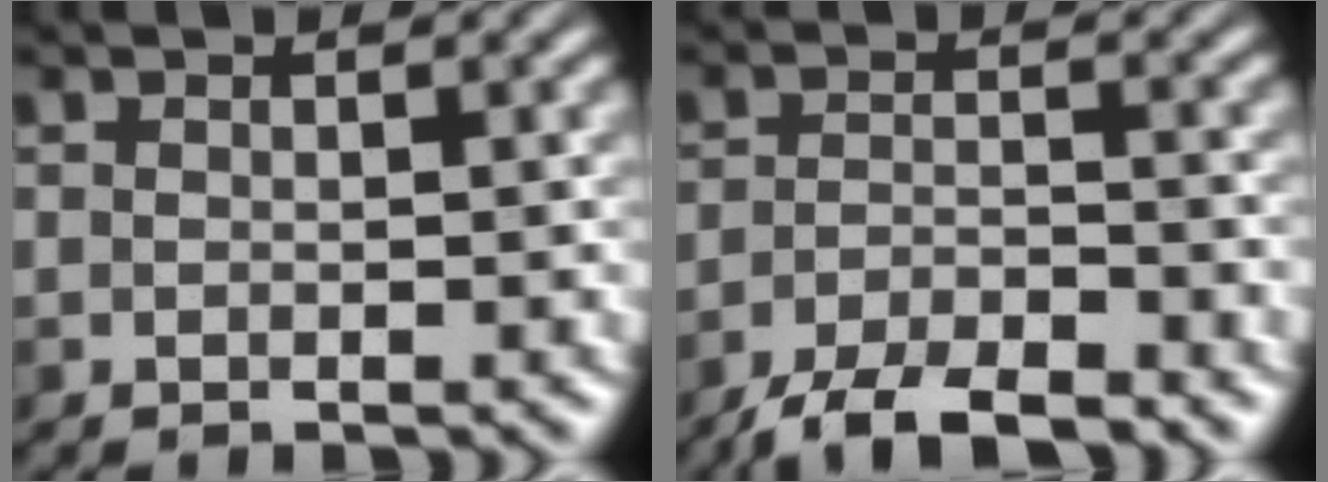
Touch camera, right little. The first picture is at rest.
{"total": 5.2, "force": [-4.7, 0.5, 2.1], "torque": [-0.046, -0.003, -0.092]}